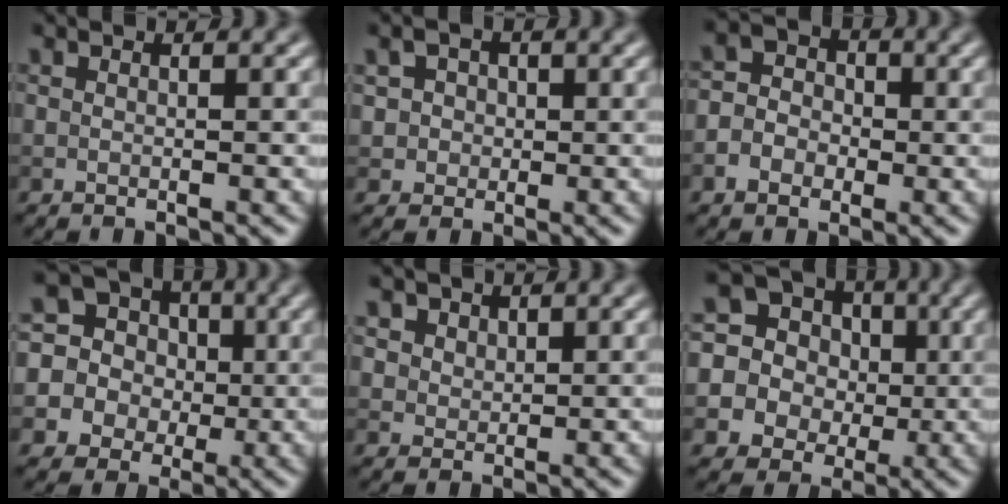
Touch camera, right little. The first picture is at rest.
{"total": 2.3, "force": [0.6, 2.0, 1.0], "torque": [-0.015, 0.010, 0.009]}
{"total": 3.7, "force": [-0.9, 3.2, 1.6], "torque": [-0.003, 0.006, -0.025]}
{"total": 11.1, "force": [2.0, 10.3, 3.5], "torque": [-0.119, 0.033, 0.020]}
{"total": 3.5, "force": [2.1, 2.5, 1.4], "torque": [-0.046, 0.000, 0.042]}
{"total": 14.9, "force": [2.9, 13.7, 5.0], "torque": [-0.151, 0.027, 0.035]}